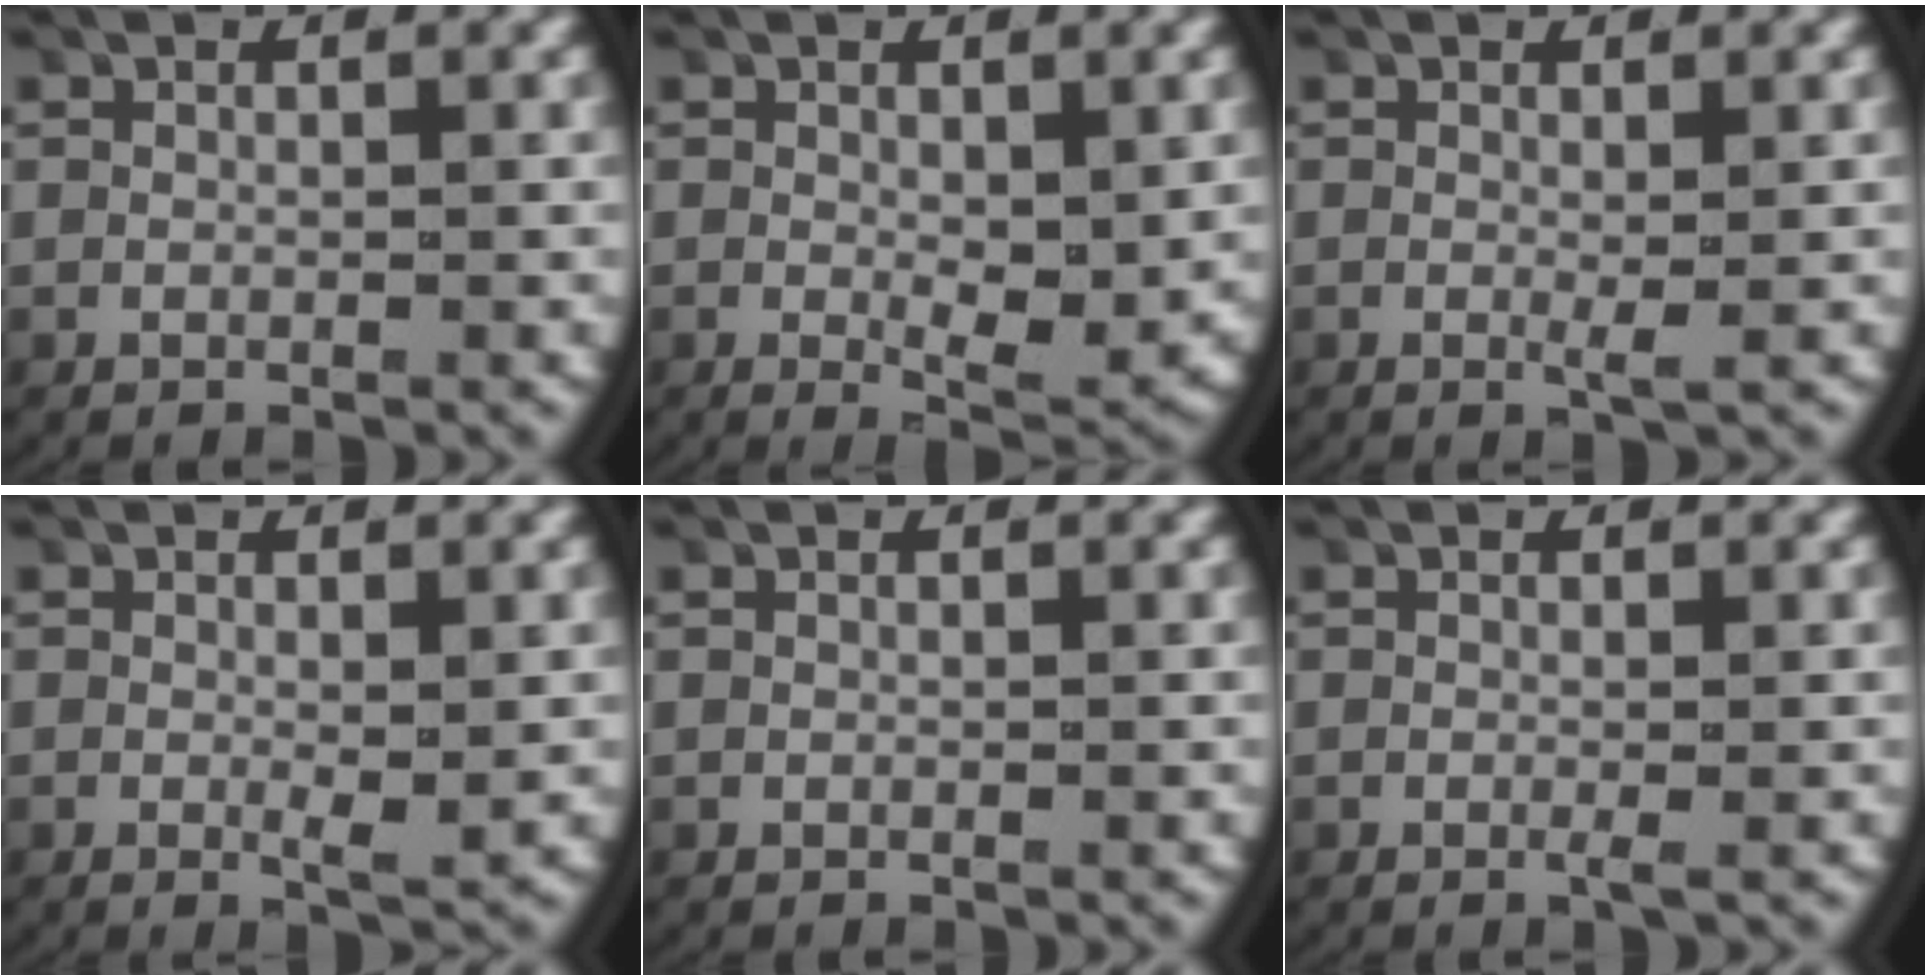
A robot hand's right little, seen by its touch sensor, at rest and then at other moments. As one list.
[{"total": 3.0, "force": [0.0, 1.4, 2.7], "torque": [-0.048, -0.024, 0.009]}, {"total": 0.9, "force": [0.1, 0.0, 0.9], "torque": [-0.019, -0.008, 0.003]}, {"total": 1.4, "force": [0.0, 0.3, 1.4], "torque": [-0.027, -0.011, 0.002]}, {"total": 0.0}, {"total": 0.6, "force": [-0.2, 0.0, 0.6], "torque": [-0.012, -0.002, -0.005]}]